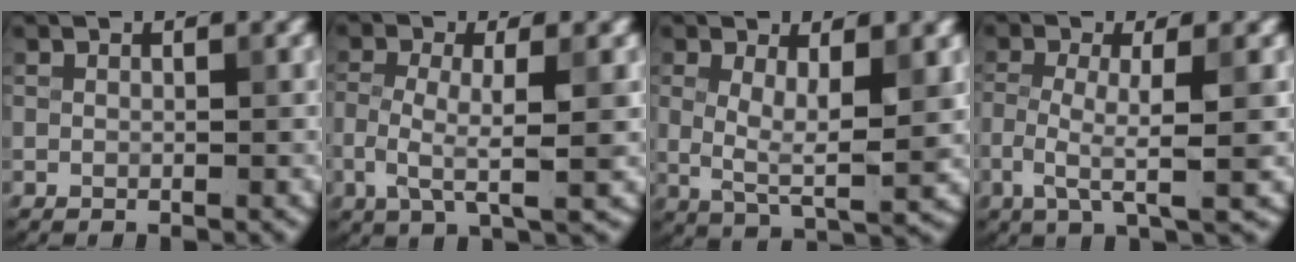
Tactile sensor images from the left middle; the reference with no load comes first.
{"total": 4.5, "force": [-0.9, 1.3, 4.2], "torque": [-0.095, -0.006, -0.020]}
{"total": 5.0, "force": [0.7, 1.9, 4.5], "torque": [-0.092, -0.008, 0.015]}
{"total": 4.4, "force": [-1.1, 0.9, 4.1], "torque": [-0.087, -0.005, -0.025]}